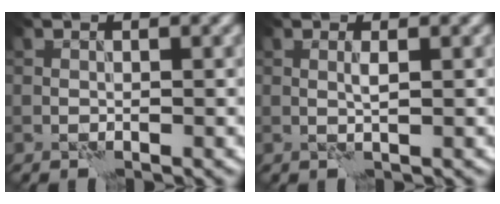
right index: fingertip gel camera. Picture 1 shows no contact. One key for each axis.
{"total": 0.9, "fx": 0.2, "fy": -0.1, "fz": 0.8, "tx": -0.018, "ty": 0.004, "tz": 0.002}